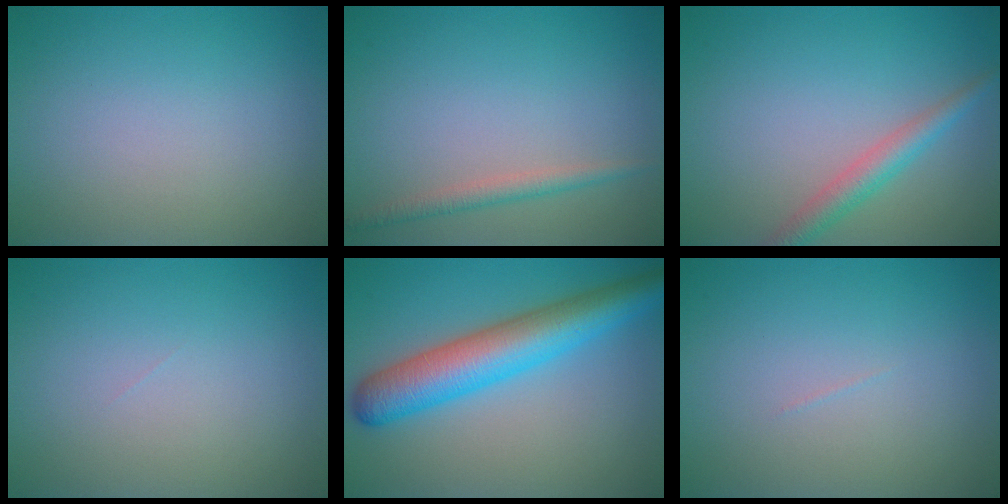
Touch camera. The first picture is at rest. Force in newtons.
{"total": 1.7, "press": 1.7, "slide": 0.1}
{"total": 2.7, "press": 2.7, "slide": 0.2}
{"total": 0.0}
{"total": 7.5, "press": 7.5, "slide": 0.2}
{"total": 0.0}